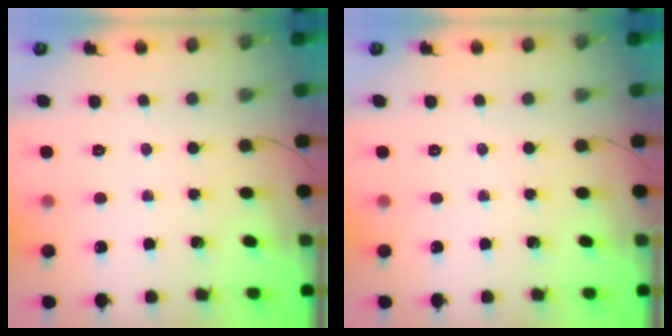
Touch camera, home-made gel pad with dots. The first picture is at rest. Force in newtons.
{"total": 0.0}